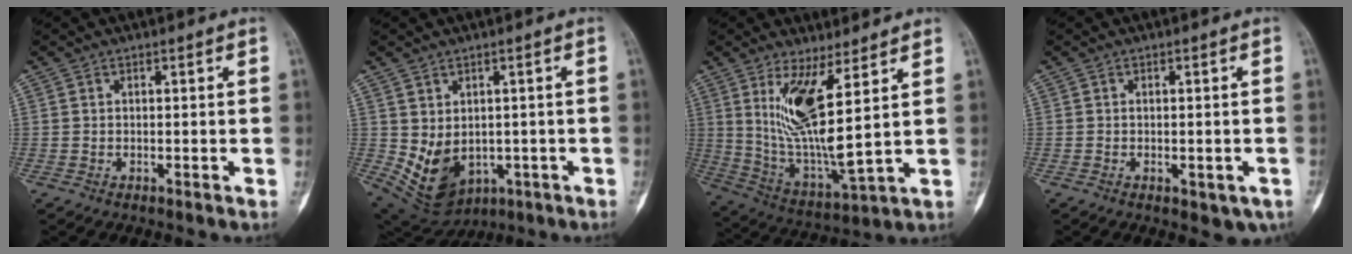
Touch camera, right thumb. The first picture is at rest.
{"total": 10.5, "force": [-1.7, 8.0, 6.6], "torque": [-0.093, -0.004, 0.006]}
{"total": 14.5, "force": [5.2, 2.9, 13.2], "torque": [-0.261, -0.046, 0.113]}
{"total": 3.9, "force": [-1.5, 2.0, 3.0], "torque": [-0.030, 0.004, -0.010]}